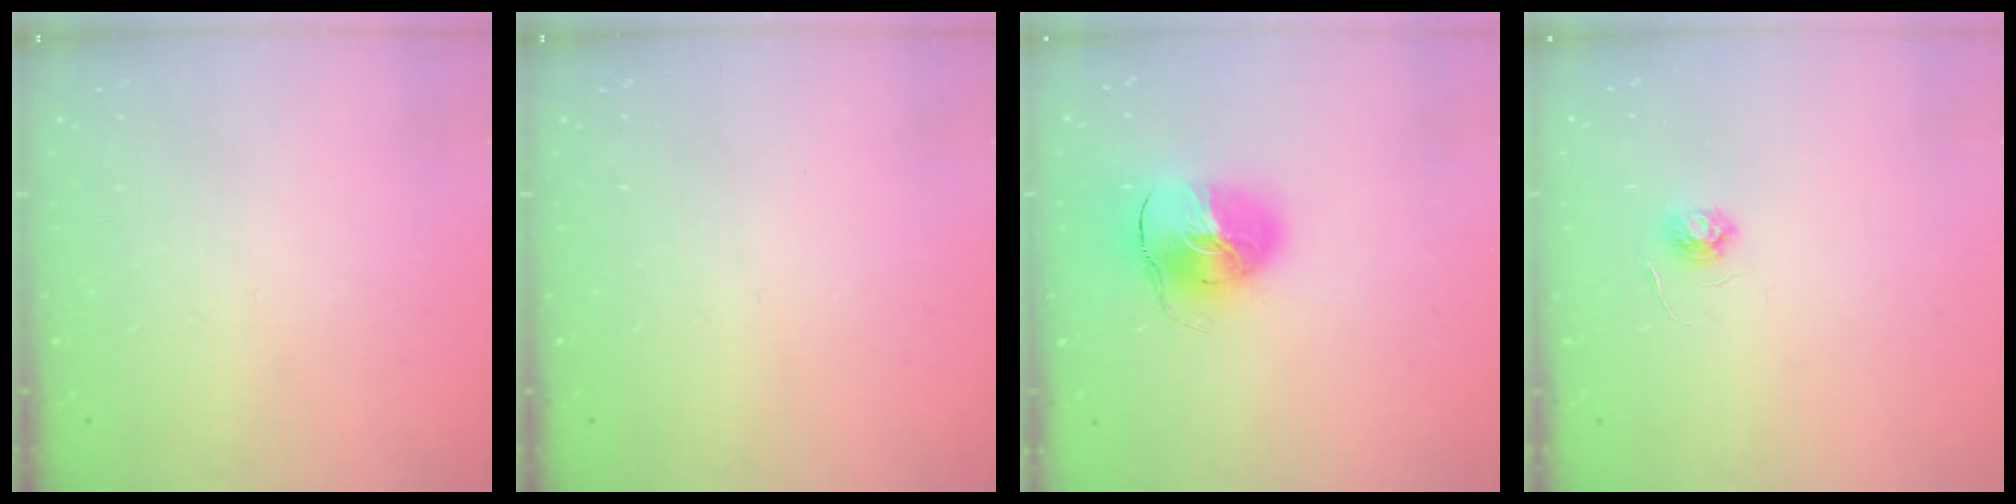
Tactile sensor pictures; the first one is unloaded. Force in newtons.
{"total": 0.0}
{"total": 11.2, "press": 11.0, "slide": 1.7}
{"total": 3.8, "press": 3.8, "slide": 0.4}